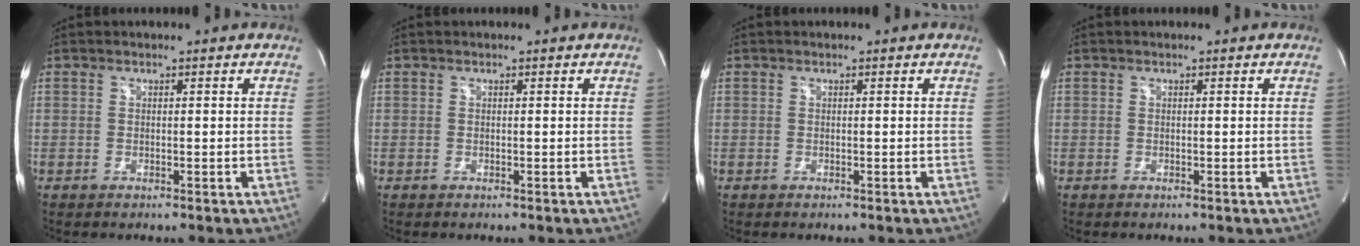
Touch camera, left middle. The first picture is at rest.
{"total": 0.0}
{"total": 0.0}
{"total": 0.0}